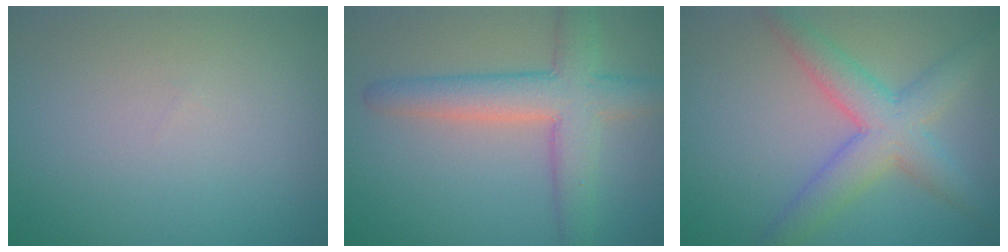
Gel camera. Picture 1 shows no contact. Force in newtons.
{"total": 5.8, "press": 5.8, "slide": 0.2}
{"total": 5.3, "press": 5.3, "slide": 0.1}